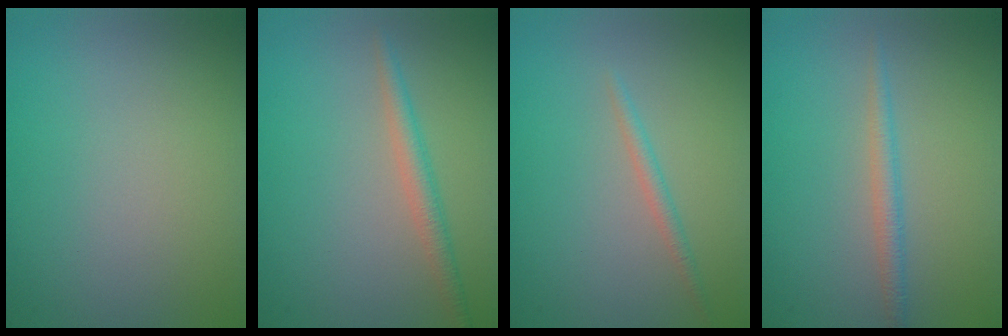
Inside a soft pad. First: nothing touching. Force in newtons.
{"total": 2.2, "press": 2.1, "slide": 0.0}
{"total": 1.2, "press": 1.2, "slide": 0.0}
{"total": 1.6, "press": 1.6, "slide": 0.1}